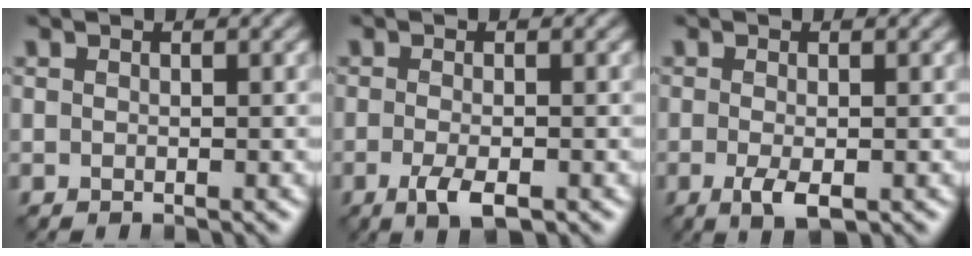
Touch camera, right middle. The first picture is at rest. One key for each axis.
{"total": 2.8, "fx": -1.3, "fy": 0.8, "fz": 2.4, "tx": -0.050, "ty": -0.008, "tz": -0.026}
{"total": 2.4, "fx": -0.8, "fy": 0.8, "fz": 2.1, "tx": -0.044, "ty": -0.009, "tz": -0.015}